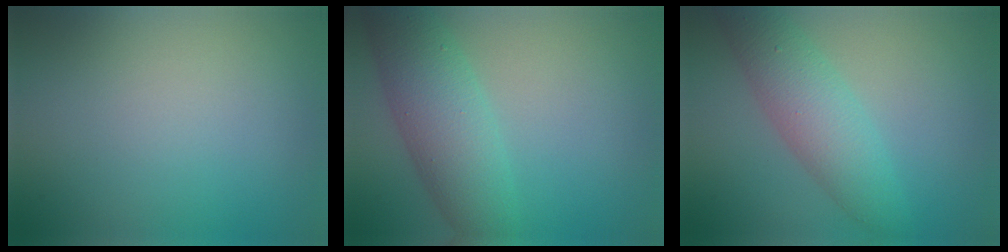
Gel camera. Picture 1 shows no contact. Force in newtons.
{"total": 6.2, "press": 6.2, "slide": 0.2}
{"total": 4.9, "press": 4.9, "slide": 0.2}